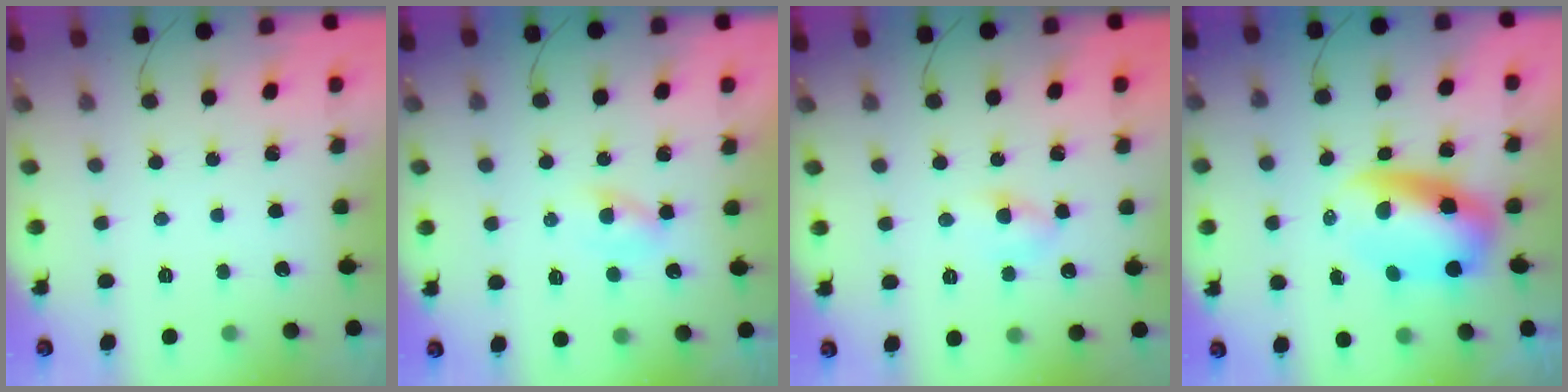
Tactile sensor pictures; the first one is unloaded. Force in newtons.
{"total": 1.6, "press": 1.5, "slide": 0.7}
{"total": 5.3, "press": 5.1, "slide": 1.3}
{"total": 7.9, "press": 7.6, "slide": 2.1}